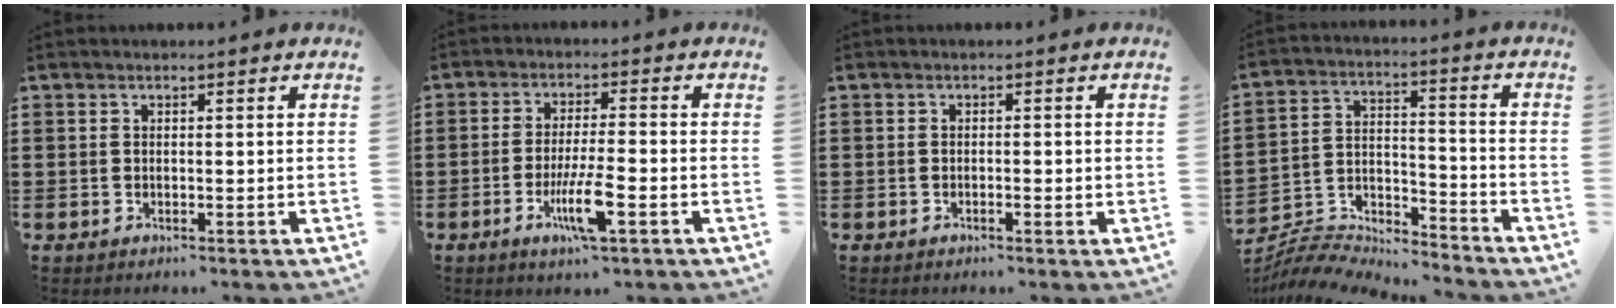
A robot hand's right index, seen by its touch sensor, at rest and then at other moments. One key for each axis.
{"total": 7.2, "fx": -2.8, "fy": 0.9, "fz": 6.5, "tx": -0.124, "ty": -0.014, "tz": -0.049}
{"total": 0.8, "fx": -0.3, "fy": 0.1, "fz": 0.8, "tx": -0.014, "ty": -0.005, "tz": -0.003}
{"total": 6.3, "fx": -6.1, "fy": 1.3, "fz": 0.9, "tx": -0.024, "ty": 0.005, "tz": -0.124}